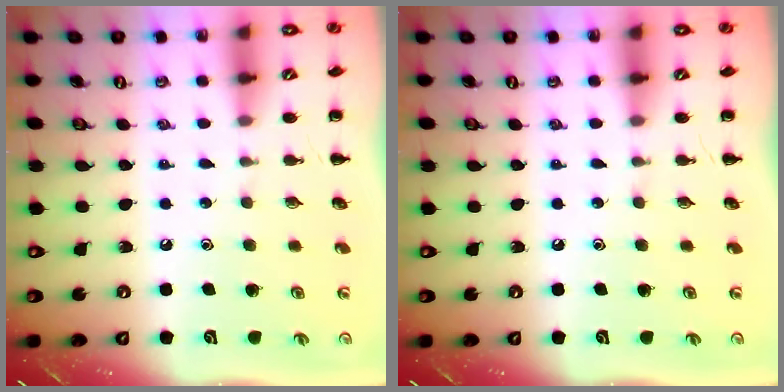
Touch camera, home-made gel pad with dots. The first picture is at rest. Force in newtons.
{"total": 0.0}